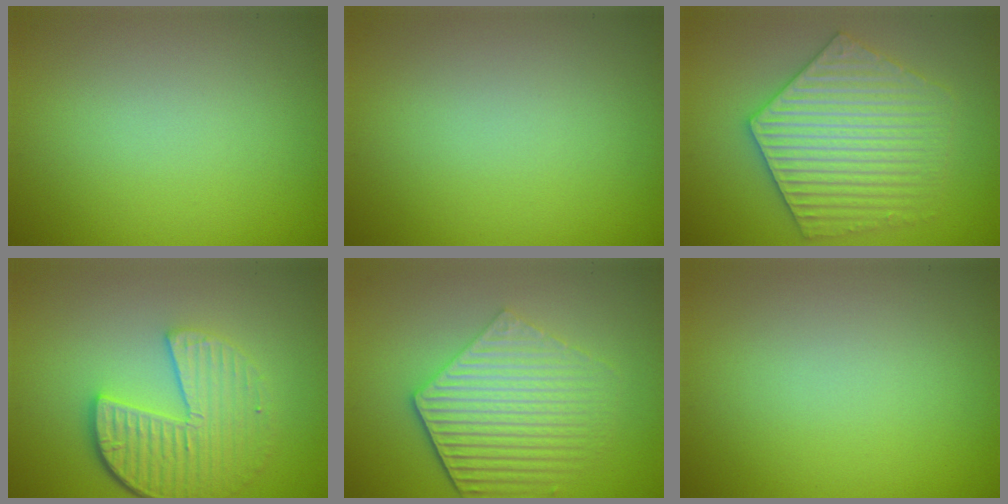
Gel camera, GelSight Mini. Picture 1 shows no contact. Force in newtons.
{"total": 0.0}
{"total": 6.1, "press": 6.1, "slide": 0.8}
{"total": 6.1, "press": 4.3, "slide": 4.3}
{"total": 6.0, "press": 4.4, "slide": 4.0}
{"total": 0.0}